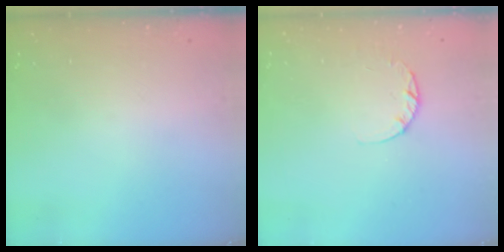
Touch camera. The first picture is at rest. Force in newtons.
{"total": 2.6, "press": 2.5, "slide": 0.4}